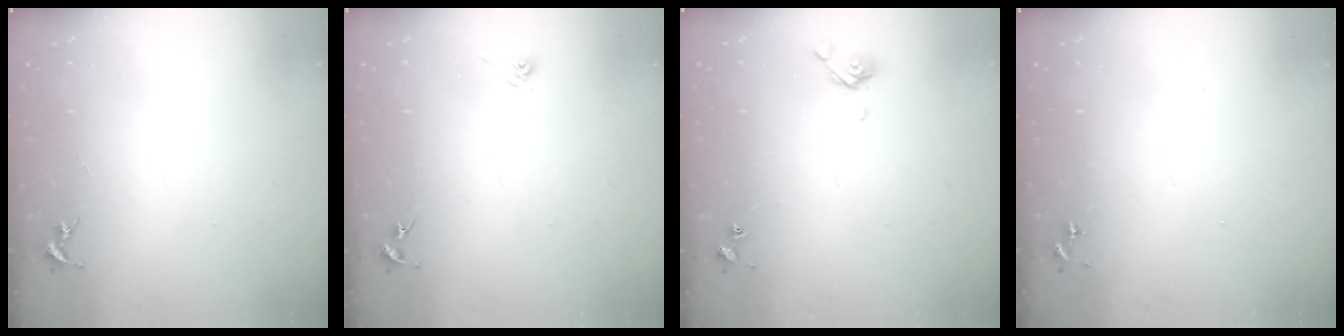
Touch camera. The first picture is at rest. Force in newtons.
{"total": 3.0, "press": 2.6, "slide": 1.5}
{"total": 5.6, "press": 5.6, "slide": 0.8}
{"total": 0.0}